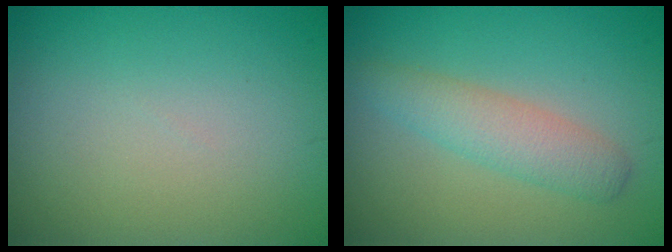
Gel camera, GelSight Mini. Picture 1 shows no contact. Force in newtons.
{"total": 3.1, "press": 3.1, "slide": 0.1}